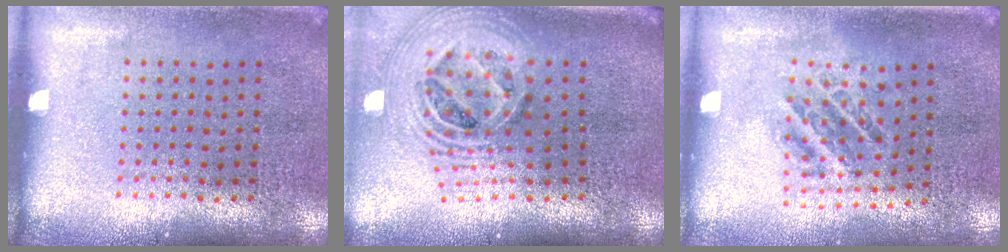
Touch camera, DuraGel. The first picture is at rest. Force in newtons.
{"total": 2.8, "press": 1.8, "slide": 2.1}
{"total": 1.0, "press": 1.0, "slide": 0.2}